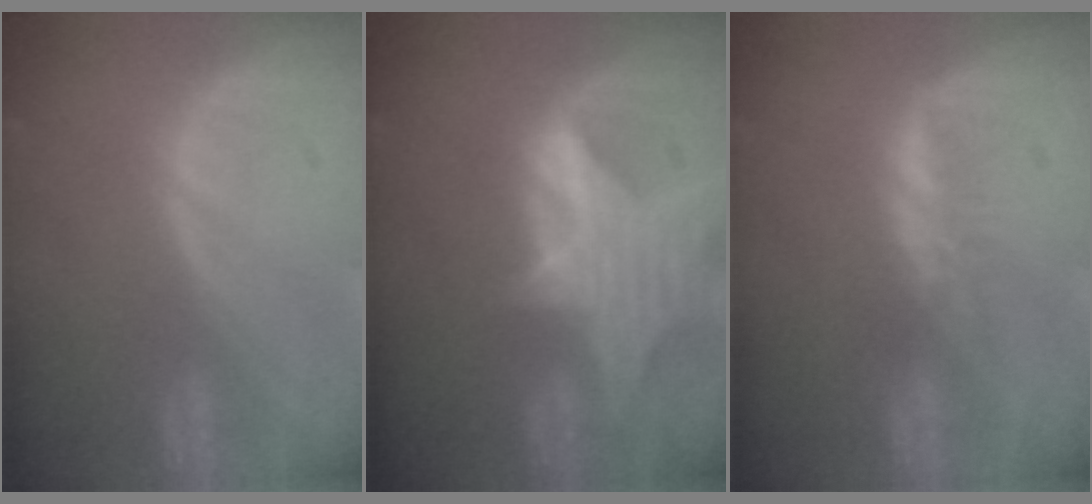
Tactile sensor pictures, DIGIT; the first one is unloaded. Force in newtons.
{"total": 8.4, "press": 7.6, "slide": 3.6}
{"total": 2.0, "press": 1.8, "slide": 0.6}